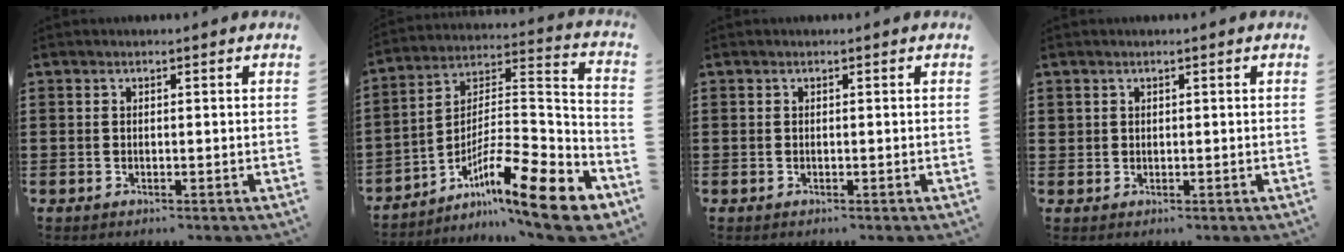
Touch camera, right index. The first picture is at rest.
{"total": 13.9, "force": [-9.4, 2.3, 10.0], "torque": [-0.157, 0.010, -0.172]}
{"total": 0.0}
{"total": 0.9, "force": [0.6, 0.7, 0.1], "torque": [-0.002, 0.003, 0.011]}